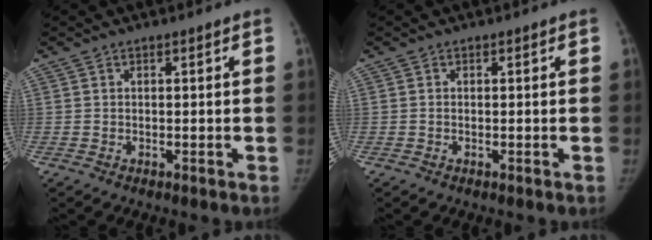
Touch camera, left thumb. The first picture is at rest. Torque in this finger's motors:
{"motor_torque": [0.12, -0.05, 0.24, -0.04, 0.06]}